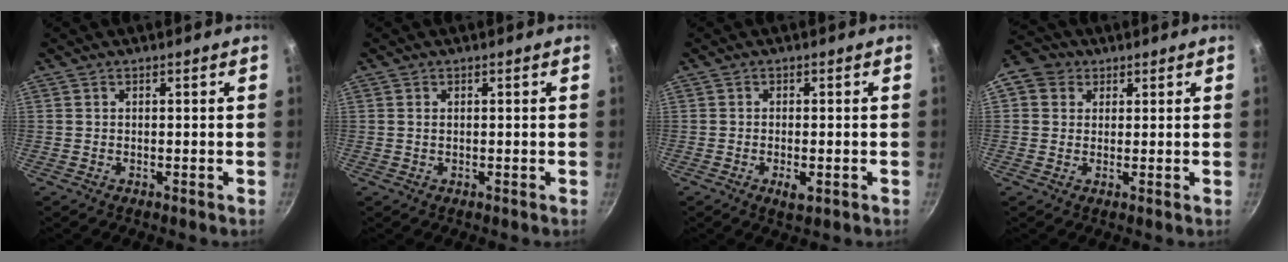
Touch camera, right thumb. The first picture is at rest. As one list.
[{"total": 0.6, "force": [0.1, 0.3, 0.5], "torque": [-0.009, 0.001, 0.002]}, {"total": 2.9, "force": [-1.0, 1.2, 2.4], "torque": [-0.044, -0.001, -0.013]}, {"total": 6.3, "force": [2.2, 5.4, 2.5], "torque": [-0.023, 0.006, 0.024]}]